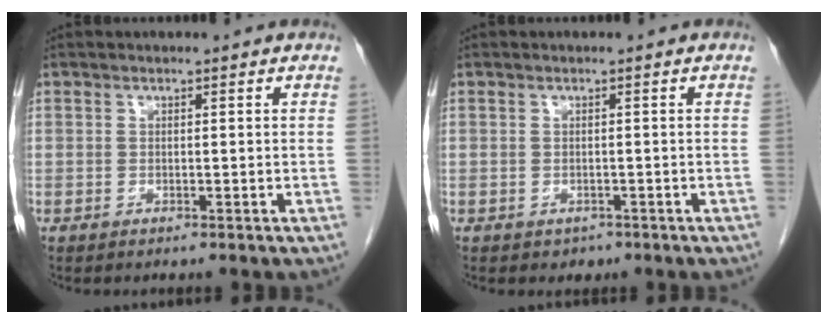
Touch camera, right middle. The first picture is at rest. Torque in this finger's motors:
{"motor_torque": [0.27, -0.34, -0.03, -0.01]}